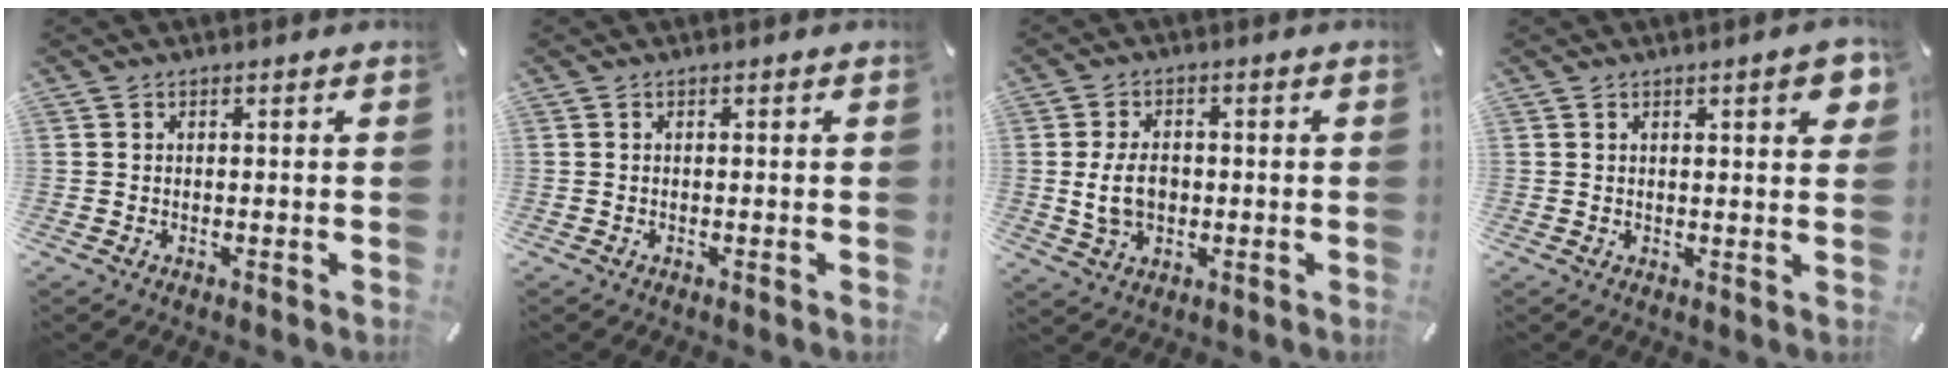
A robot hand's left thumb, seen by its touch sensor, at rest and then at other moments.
{"total": 0.0}
{"total": 7.6, "force": [-0.3, 5.3, 5.4], "torque": [-0.115, 0.001, -0.007]}
{"total": 5.2, "force": [2.1, 1.5, 4.6], "torque": [-0.064, -0.005, 0.032]}